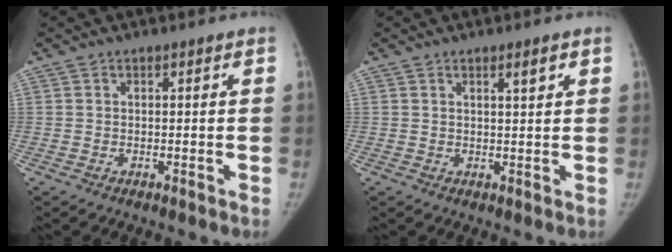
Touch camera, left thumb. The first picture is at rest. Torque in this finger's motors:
{"motor_torque": [0.25, -0.03, 0.22, -0.47, 0.07]}